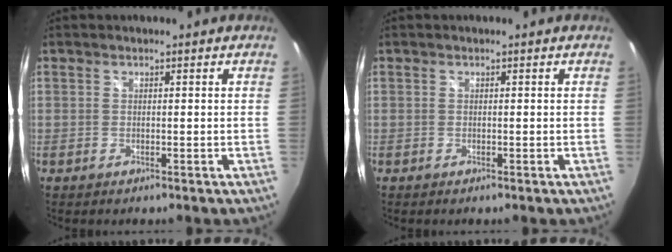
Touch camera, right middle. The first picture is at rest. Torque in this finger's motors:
{"motor_torque": [0.12, -0.05, 0.01, 0.00]}